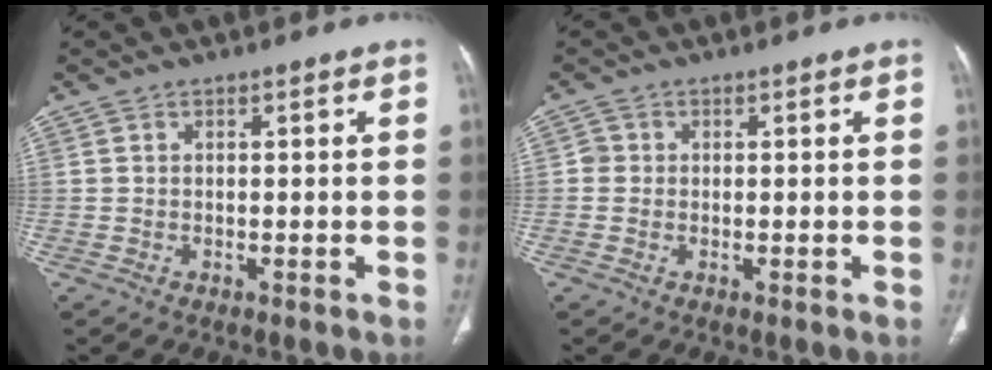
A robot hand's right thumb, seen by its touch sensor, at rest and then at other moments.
{"total": 1.4, "force": [0.0, 1.4, 0.4], "torque": [0.001, 0.004, -0.004]}